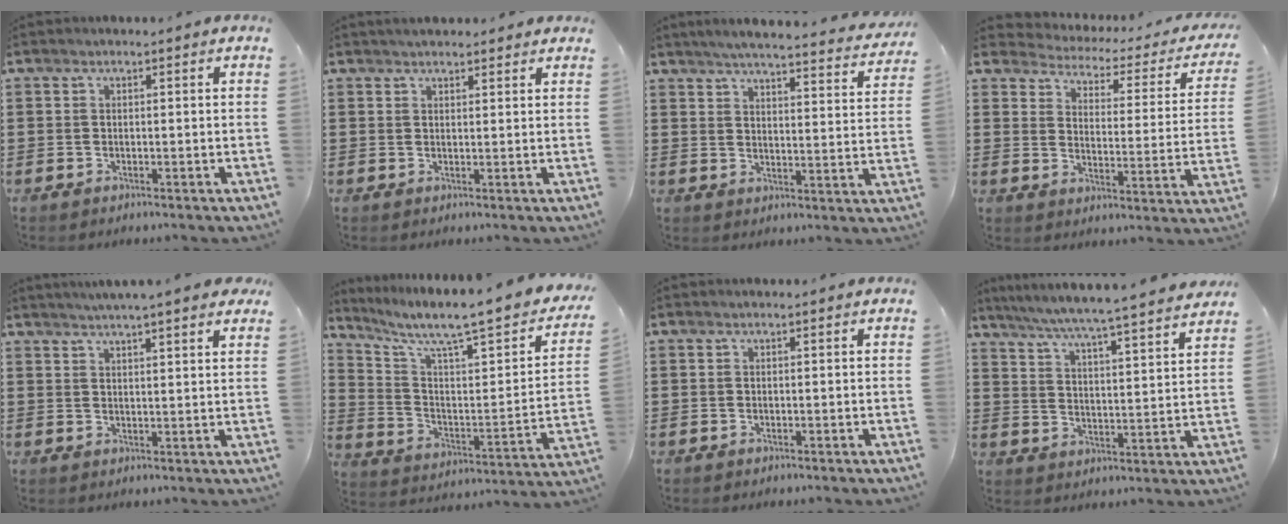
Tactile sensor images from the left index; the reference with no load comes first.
{"total": 1.8, "force": [1.8, 0.4, 0.3], "torque": [-0.009, 0.005, 0.034]}
{"total": 4.3, "force": [4.0, -0.1, 1.5], "torque": [-0.048, -0.027, 0.067]}
{"total": 2.2, "force": [2.0, 0.8, 0.3], "torque": [-0.027, -0.022, 0.025]}
{"total": 3.4, "force": [3.2, -0.6, 1.0], "torque": [-0.030, -0.008, 0.057]}
{"total": 7.9, "force": [6.2, 0.6, 4.8], "torque": [-0.107, -0.056, 0.092]}
{"total": 0.0}
{"total": 5.2, "force": [4.8, -1.1, 1.7], "torque": [-0.055, -0.043, 0.073]}